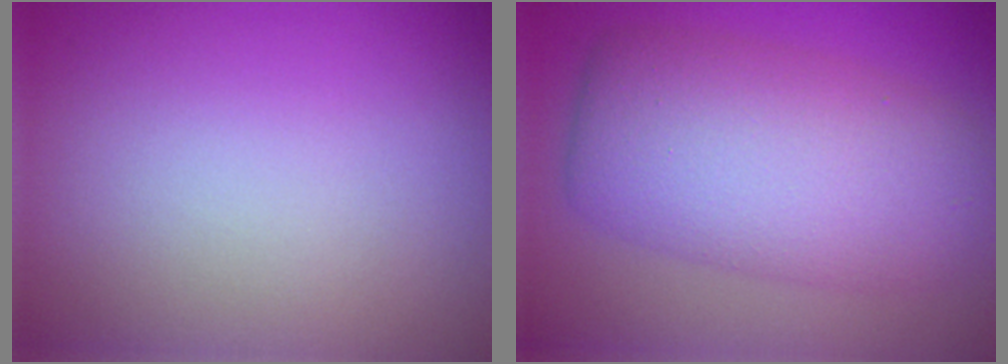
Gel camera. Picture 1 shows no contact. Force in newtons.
{"total": 9.0, "press": 9.0, "slide": 0.2}